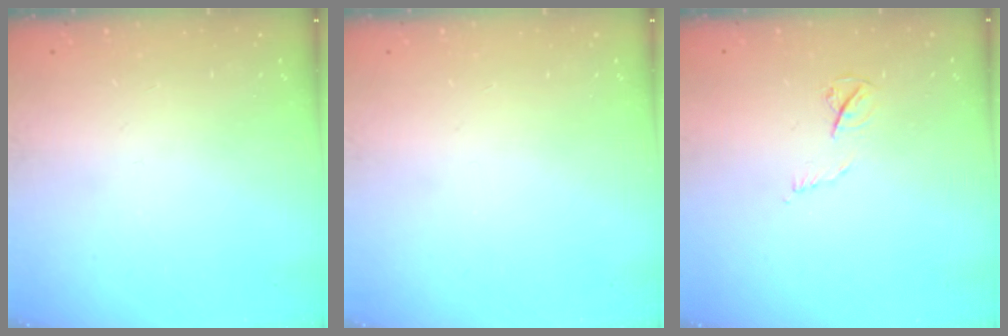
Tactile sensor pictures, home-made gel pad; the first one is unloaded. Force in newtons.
{"total": 0.0}
{"total": 4.8, "press": 4.8, "slide": 0.6}